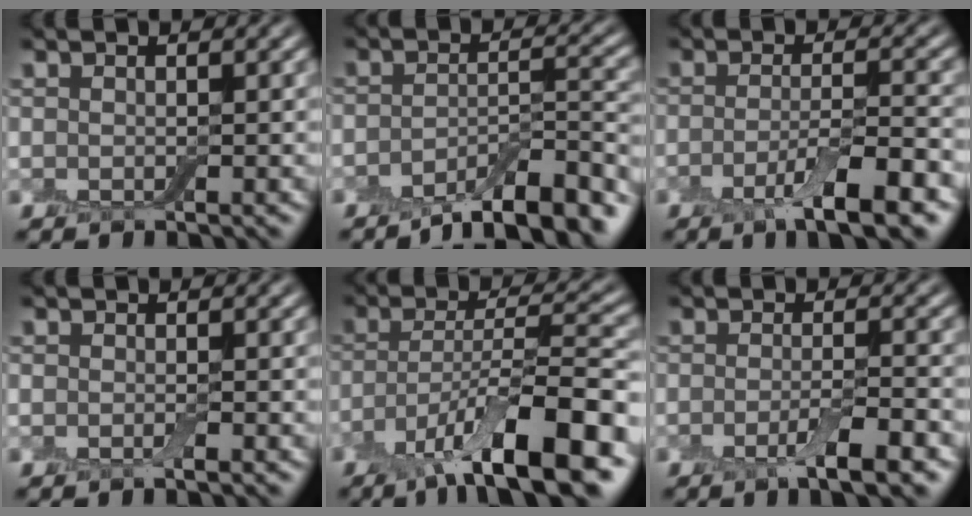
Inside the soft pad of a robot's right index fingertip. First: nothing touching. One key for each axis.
{"total": 8.6, "fx": -6.7, "fy": 2.3, "fz": 5.0, "tx": -0.063, "ty": 0.002, "tz": -0.107}
{"total": 5.7, "fx": -3.0, "fy": 1.0, "fz": 4.7, "tx": -0.082, "ty": -0.004, "tz": -0.052}
{"total": 0.8, "fx": -0.4, "fy": 0.3, "fz": 0.5, "tx": -0.008, "ty": -0.003, "tz": -0.007}
{"total": 11.4, "fx": -6.1, "fy": 2.9, "fz": 9.3, "tx": -0.150, "ty": -0.002, "tz": -0.109}
{"total": 3.6, "fx": -2.0, "fy": 0.6, "fz": 2.9, "tx": -0.054, "ty": -0.004, "tz": -0.035}